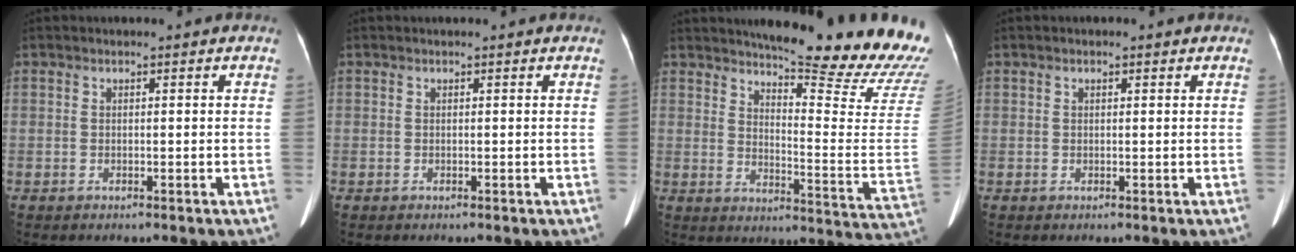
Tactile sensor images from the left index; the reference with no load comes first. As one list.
[{"total": 0.0}, {"total": 22.5, "force": [20.1, 0.8, 10.0], "torque": [-0.140, -0.115, 0.240]}, {"total": 0.5, "force": [0.3, 0.3, 0.3], "torque": [-0.010, 0.003, 0.004]}]